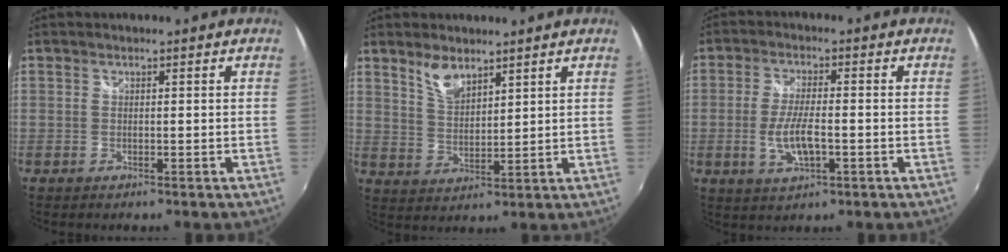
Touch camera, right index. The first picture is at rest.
{"total": 5.5, "force": [4.1, 2.2, 3.0], "torque": [-0.051, 0.001, 0.082]}
{"total": 7.1, "force": [-1.8, 2.2, 6.5], "torque": [-0.132, -0.004, -0.030]}